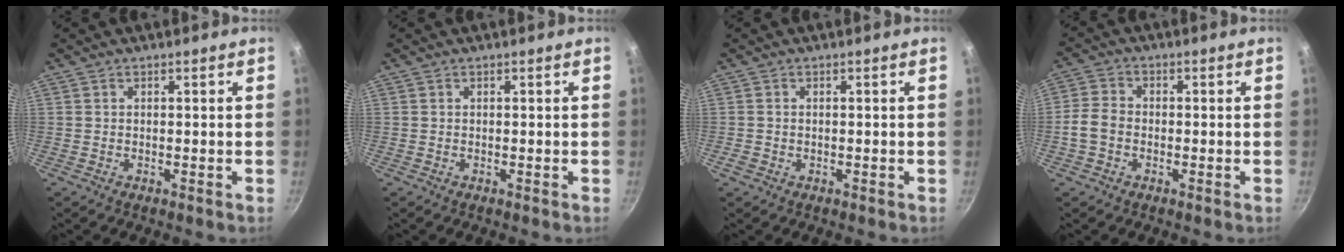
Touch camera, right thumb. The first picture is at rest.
{"total": 0.0}
{"total": 0.8, "force": [-0.4, 0.7, 0.3], "torque": [-0.008, -0.001, -0.005]}
{"total": 4.8, "force": [-1.2, 3.6, 2.8], "torque": [-0.053, 0.017, -0.035]}